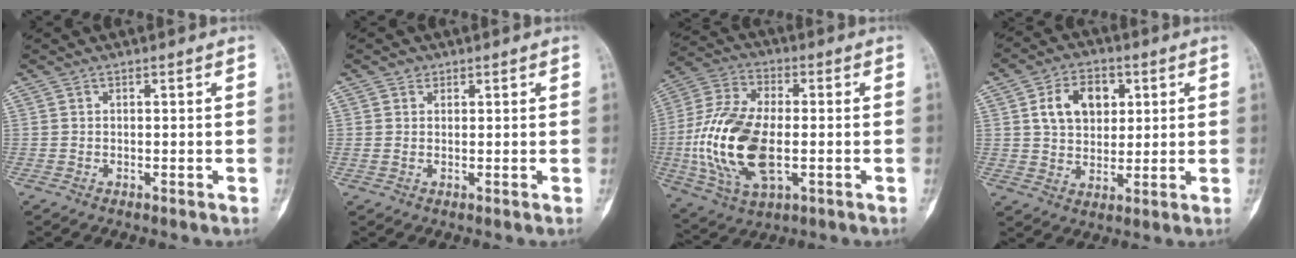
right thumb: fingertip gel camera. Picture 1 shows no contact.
{"total": 1.8, "force": [0.8, 1.4, 0.7], "torque": [-0.007, -0.004, 0.013]}
{"total": 19.6, "force": [-2.4, 10.2, 16.5], "torque": [-0.343, 0.004, -0.039]}
{"total": 10.2, "force": [3.0, 7.2, 6.5], "torque": [-0.076, -0.005, 0.052]}